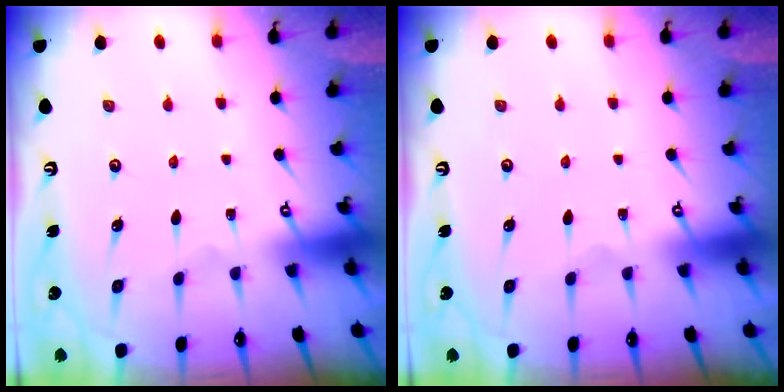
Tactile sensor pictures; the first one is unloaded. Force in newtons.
{"total": 0.0}